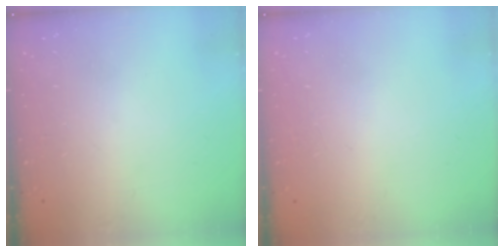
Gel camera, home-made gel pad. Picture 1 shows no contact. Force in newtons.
{"total": 1.9, "press": 1.9, "slide": 0.1}